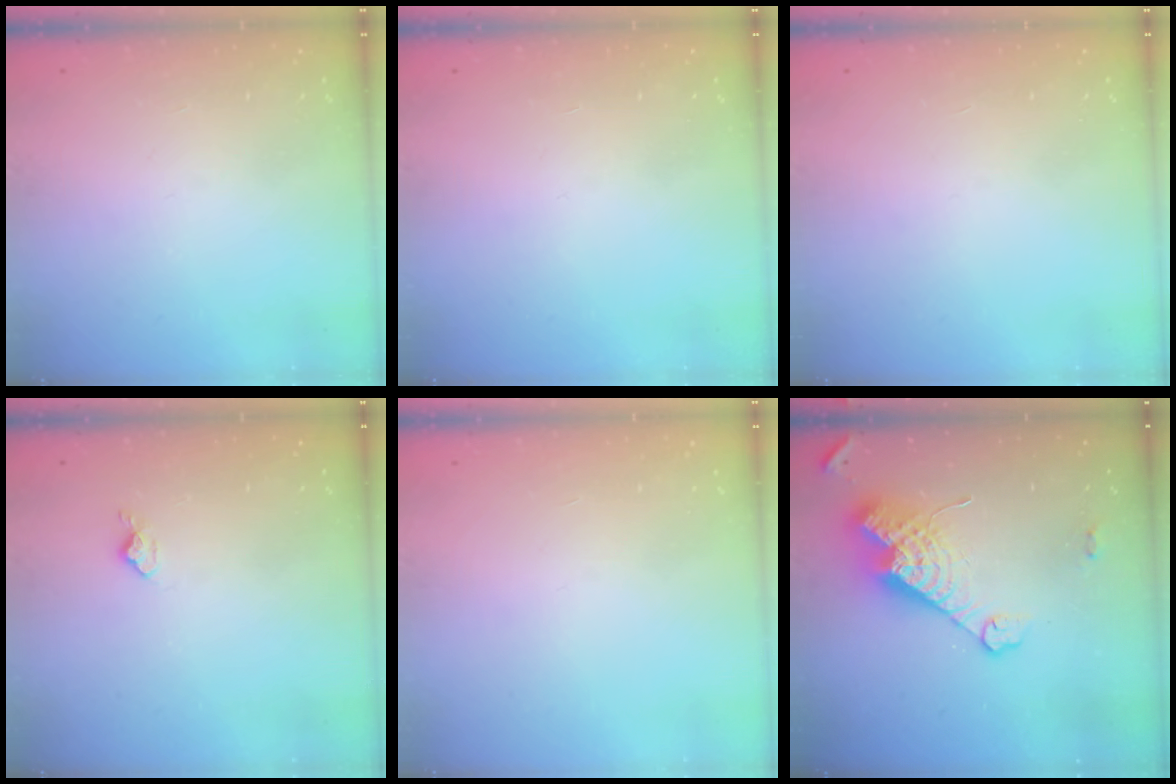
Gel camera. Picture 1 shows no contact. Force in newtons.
{"total": 0.0}
{"total": 0.0}
{"total": 3.6, "press": 3.5, "slide": 0.4}
{"total": 0.0}
{"total": 15.3, "press": 15.2, "slide": 1.2}